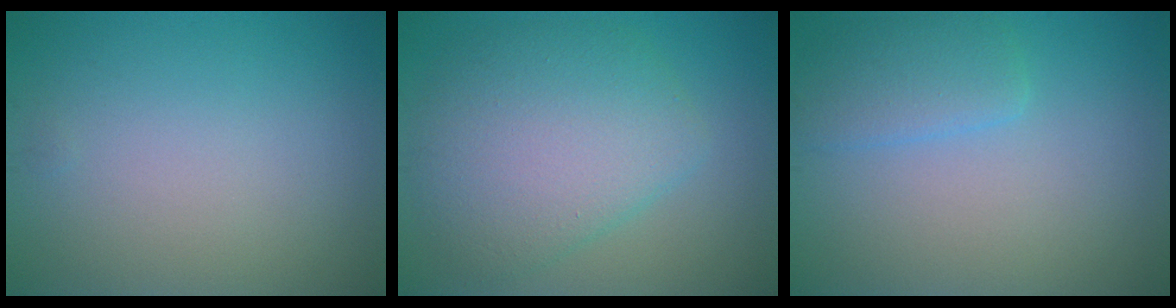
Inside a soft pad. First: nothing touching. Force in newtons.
{"total": 7.0, "press": 7.0, "slide": 0.3}
{"total": 2.7, "press": 2.7, "slide": 0.0}